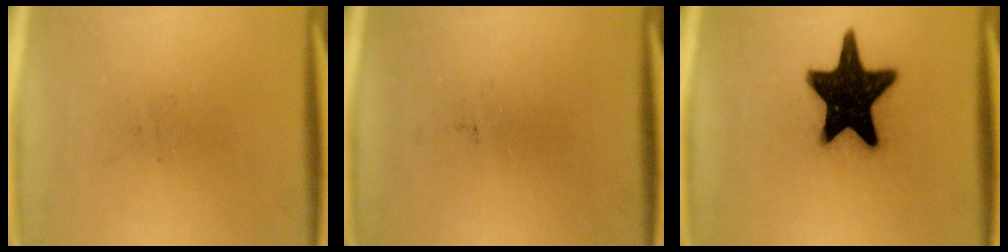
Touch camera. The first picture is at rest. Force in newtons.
{"total": 0.0}
{"total": 19.4}